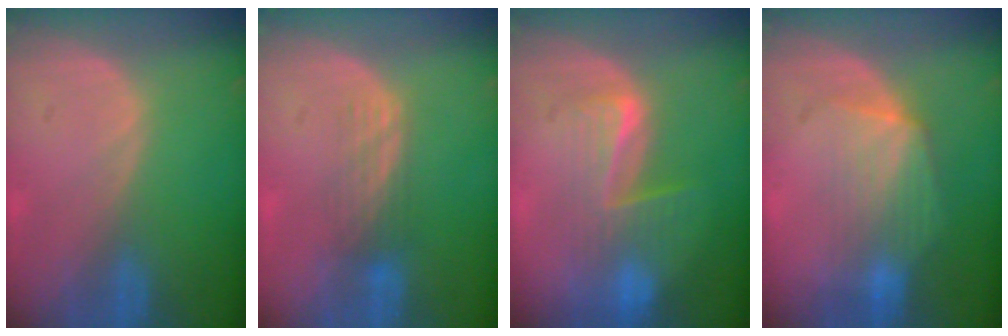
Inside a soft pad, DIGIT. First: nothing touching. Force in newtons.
{"total": 3.4, "press": 3.0, "slide": 1.6}
{"total": 6.7, "press": 6.5, "slide": 1.4}
{"total": 6.9, "press": 6.5, "slide": 2.4}